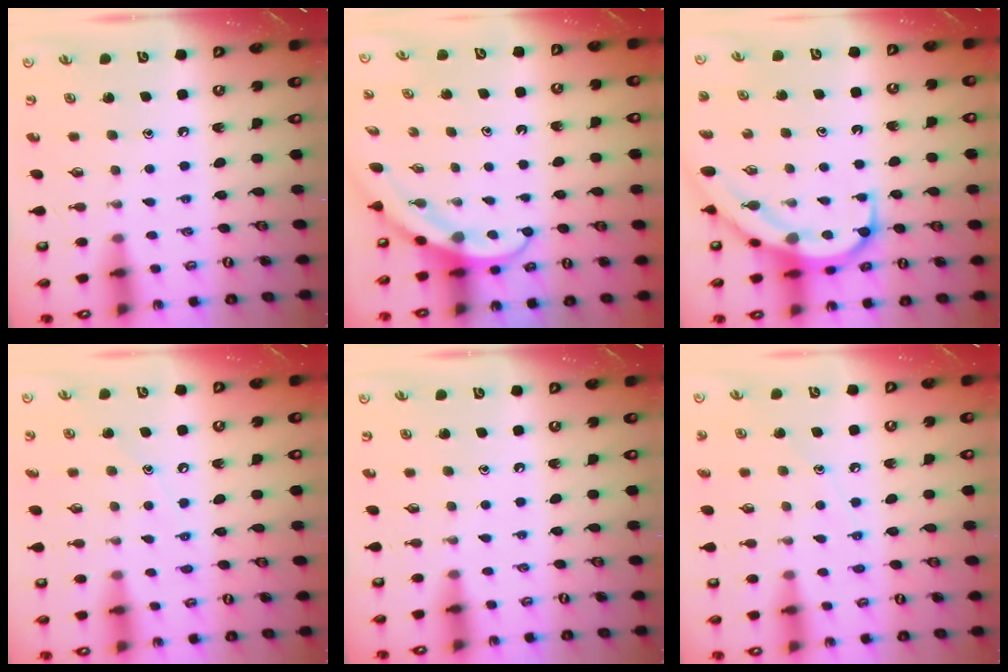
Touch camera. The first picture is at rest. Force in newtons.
{"total": 3.8, "press": 3.8, "slide": 0.3}
{"total": 10.7, "press": 10.6, "slide": 1.1}
{"total": 5.6, "press": 5.6, "slide": 0.7}
{"total": 0.0}
{"total": 7.2, "press": 7.2, "slide": 0.7}